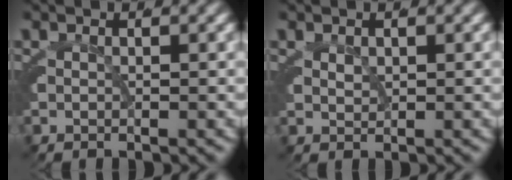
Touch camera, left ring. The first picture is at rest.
{"total": 0.6, "force": [0.4, 0.5, 0.1], "torque": [-0.006, -0.007, 0.012]}